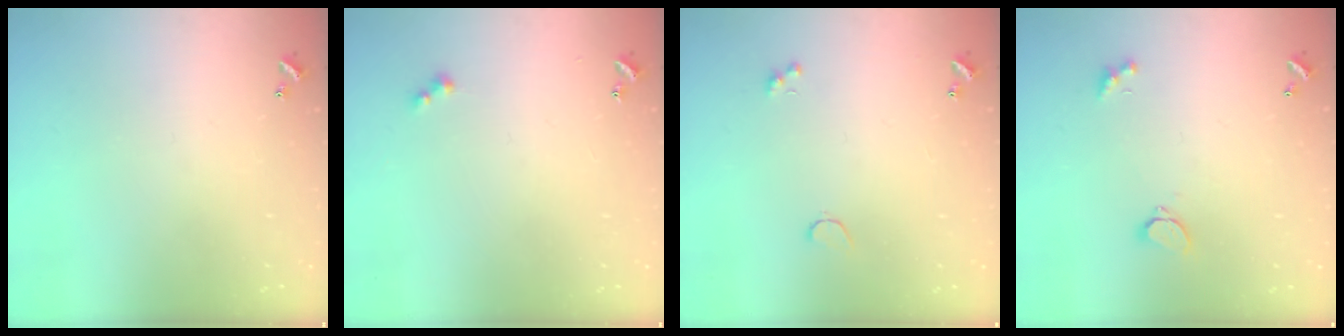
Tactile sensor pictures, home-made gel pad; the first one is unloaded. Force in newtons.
{"total": 1.9, "press": 1.8, "slide": 0.4}
{"total": 1.0, "press": 0.9, "slide": 0.5}
{"total": 1.5, "press": 1.4, "slide": 0.5}